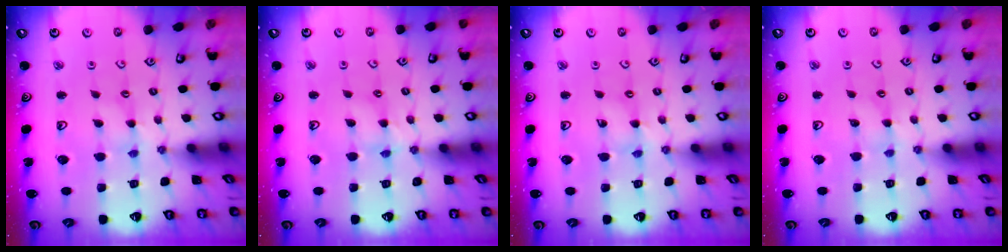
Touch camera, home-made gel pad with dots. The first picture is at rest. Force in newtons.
{"total": 3.2, "press": 3.2, "slide": 0.3}
{"total": 0.7, "press": 0.7, "slide": 0.2}
{"total": 1.1, "press": 1.0, "slide": 0.3}